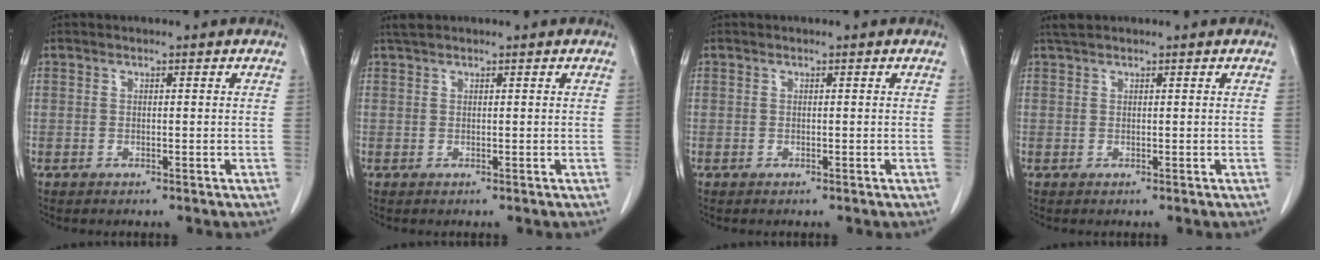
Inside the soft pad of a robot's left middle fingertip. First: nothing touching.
{"total": 1.4, "force": [1.2, 0.1, 0.6], "torque": [-0.019, 0.013, 0.027]}
{"total": 0.0}
{"total": 1.4, "force": [1.3, 0.1, 0.6], "torque": [-0.018, 0.012, 0.028]}